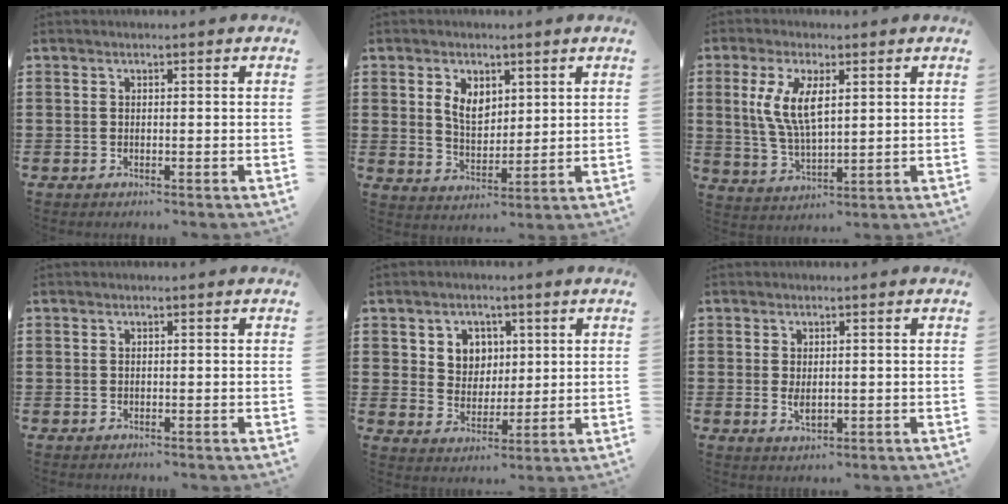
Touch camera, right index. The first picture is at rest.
{"total": 4.9, "force": [2.1, 3.3, 2.9], "torque": [-0.061, 0.007, 0.035]}
{"total": 7.5, "force": [2.0, 3.1, 6.6], "torque": [-0.148, 0.002, 0.031]}
{"total": 0.0}
{"total": 5.0, "force": [2.0, 4.5, 1.1], "torque": [-0.037, 0.012, 0.032]}
{"total": 2.1, "force": [0.1, 1.0, 1.8], "torque": [-0.037, 0.004, 0.001]}